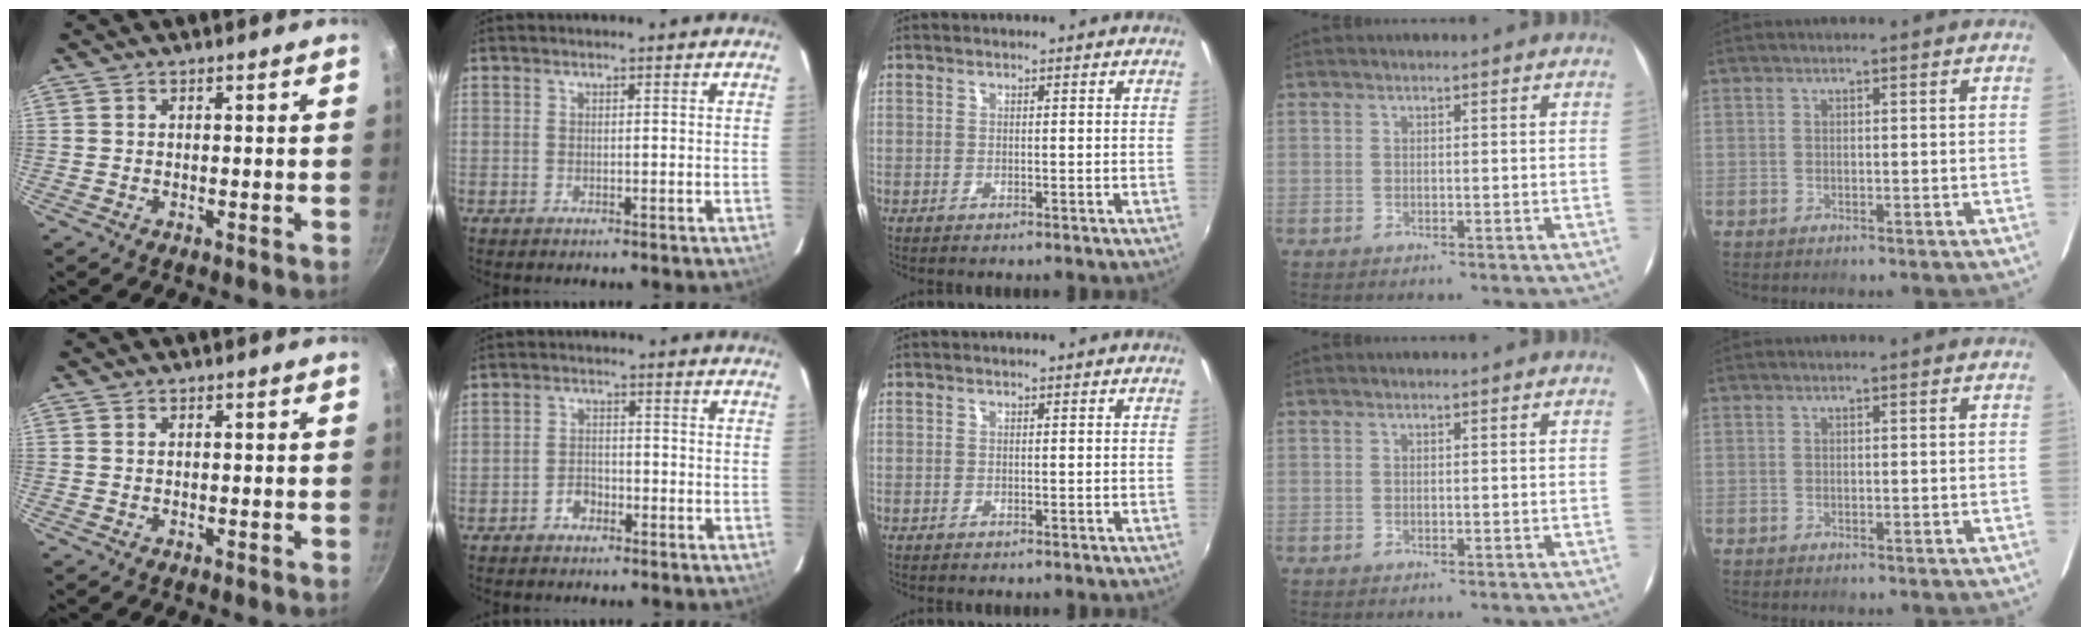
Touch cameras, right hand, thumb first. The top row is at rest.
{"index": {"total": 2.9, "force": [-1.8, 1.9, 1.1], "torque": [-0.023, 0.009, -0.030]}}